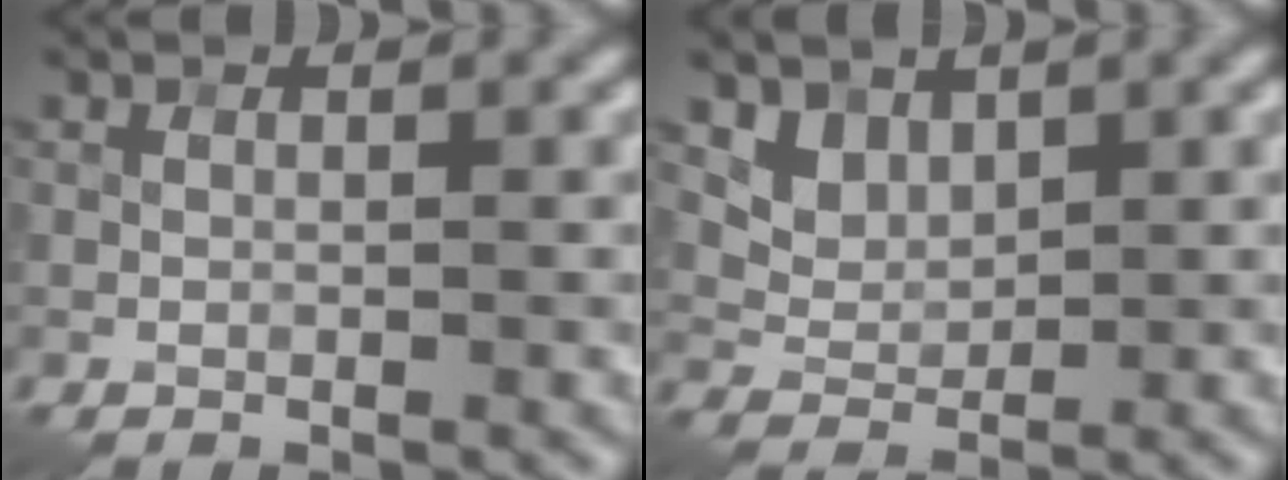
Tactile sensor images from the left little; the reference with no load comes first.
{"total": 2.8, "force": [2.0, 1.7, 1.0], "torque": [-0.034, -0.029, 0.067]}